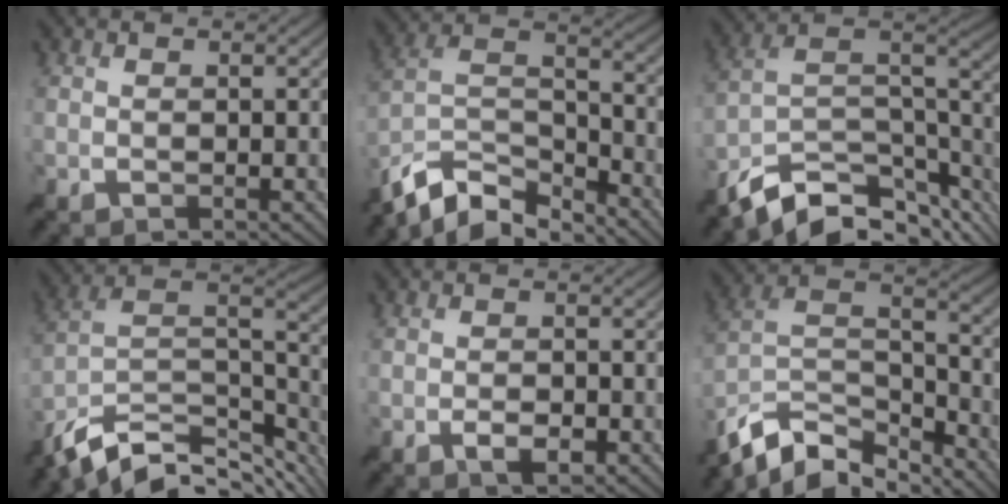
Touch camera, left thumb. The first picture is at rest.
{"total": 11.5, "force": [-9.4, 3.8, 5.3], "torque": [-0.116, 0.002, -0.182]}
{"total": 13.2, "force": [-9.3, 5.0, 8.0], "torque": [-0.164, -0.004, -0.153]}
{"total": 13.7, "force": [-9.7, 5.6, 7.8], "torque": [-0.190, -0.008, -0.160]}
{"total": 2.2, "force": [-1.0, 1.1, 1.7], "torque": [-0.030, -0.002, -0.017]}
{"total": 12.7, "force": [-9.9, 5.1, 6.2], "torque": [-0.145, 0.003, -0.185]}